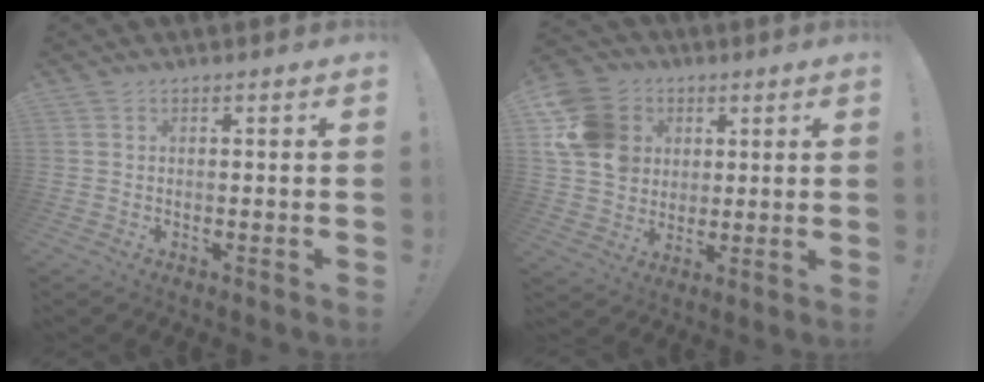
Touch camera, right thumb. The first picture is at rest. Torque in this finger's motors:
{"motor_torque": [0.92, 2.11, 0.57, -0.44, 0.04]}